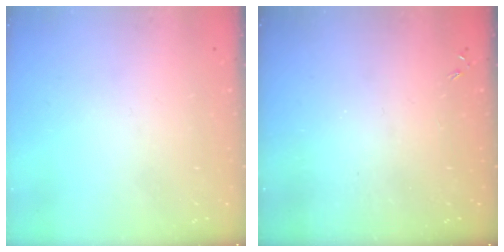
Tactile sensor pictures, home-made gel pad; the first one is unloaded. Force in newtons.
{"total": 0.0}